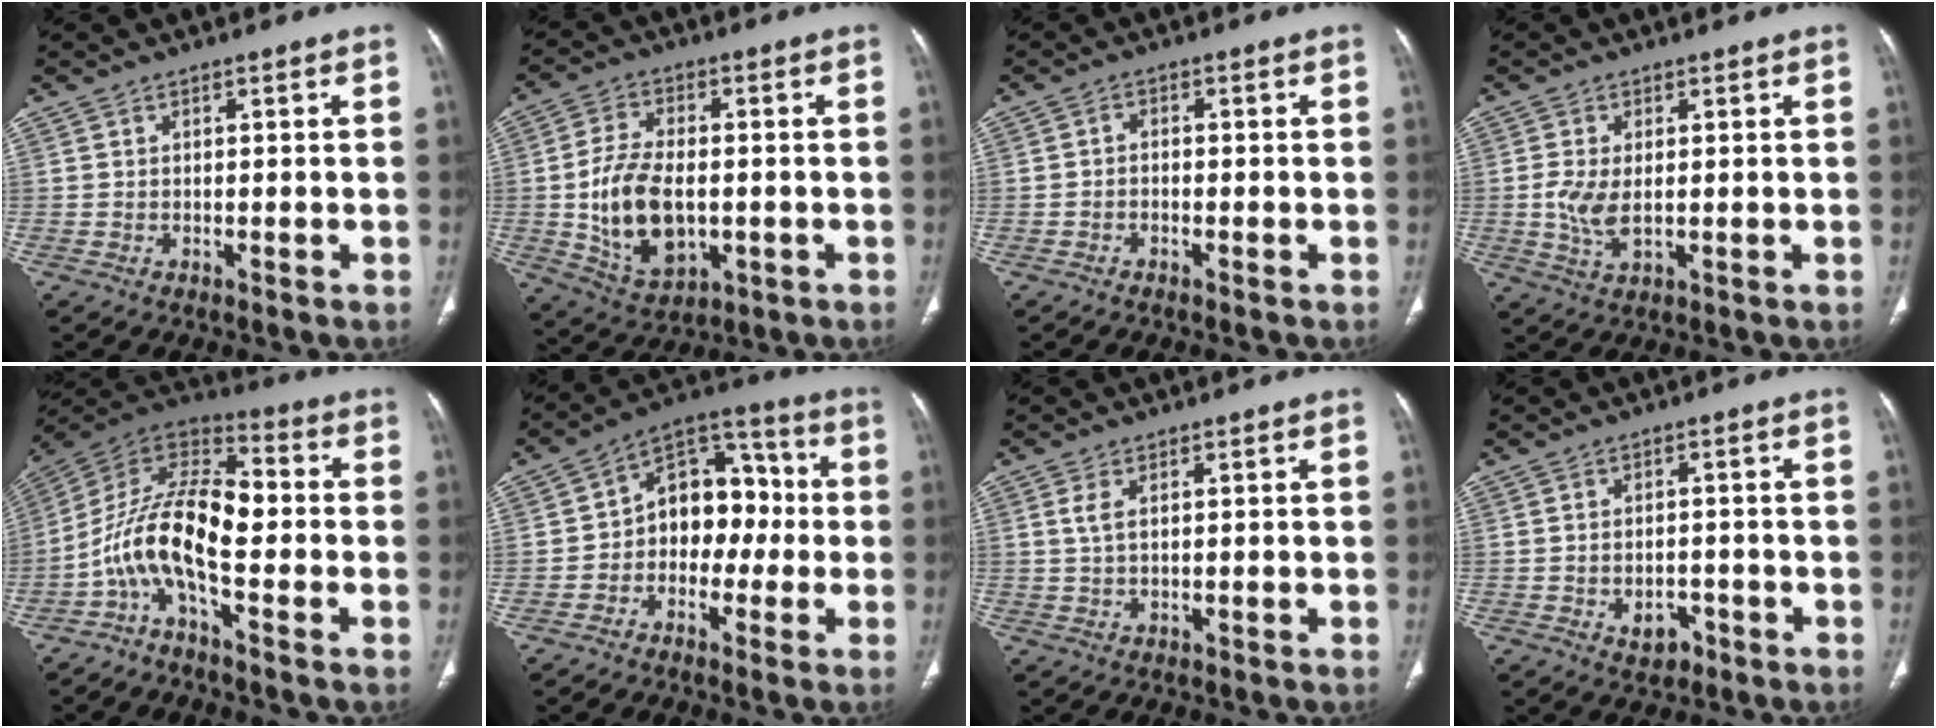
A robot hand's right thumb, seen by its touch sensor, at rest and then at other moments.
{"total": 13.6, "force": [-1.4, 8.2, 10.8], "torque": [-0.185, 0.000, -0.012]}
{"total": 1.1, "force": [-0.6, 0.7, 0.6], "torque": [-0.005, 0.006, -0.014]}
{"total": 4.9, "force": [0.0, 2.5, 4.2], "torque": [-0.092, -0.010, 0.003]}
{"total": 13.8, "force": [-4.0, 5.5, 12.0], "torque": [-0.212, 0.078, -0.086]}
{"total": 12.4, "force": [-1.4, 9.0, 8.5], "torque": [-0.075, 0.048, -0.039]}
{"total": 2.4, "force": [0.8, 1.1, 2.1], "torque": [-0.051, 0.005, 0.020]}
{"total": 3.7, "force": [-1.7, 2.7, 1.9], "torque": [-0.012, 0.013, -0.017]}